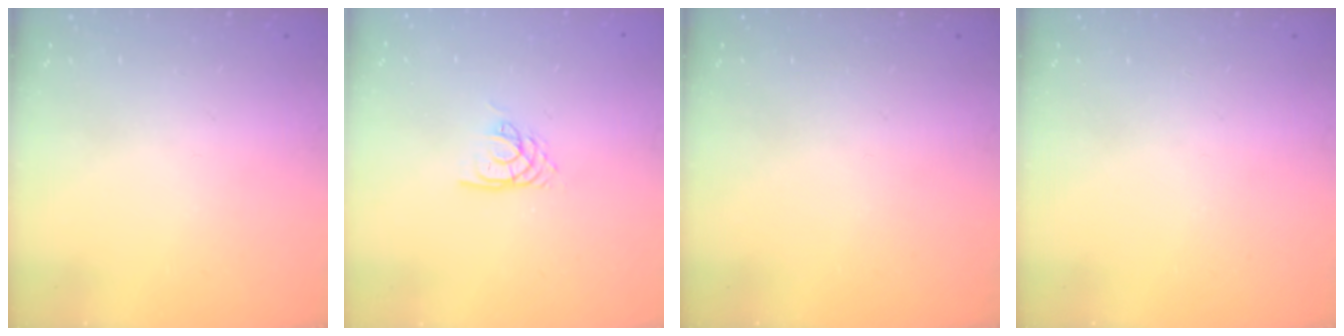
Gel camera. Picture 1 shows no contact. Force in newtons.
{"total": 3.2, "press": 3.2, "slide": 0.2}
{"total": 0.0}
{"total": 0.0}